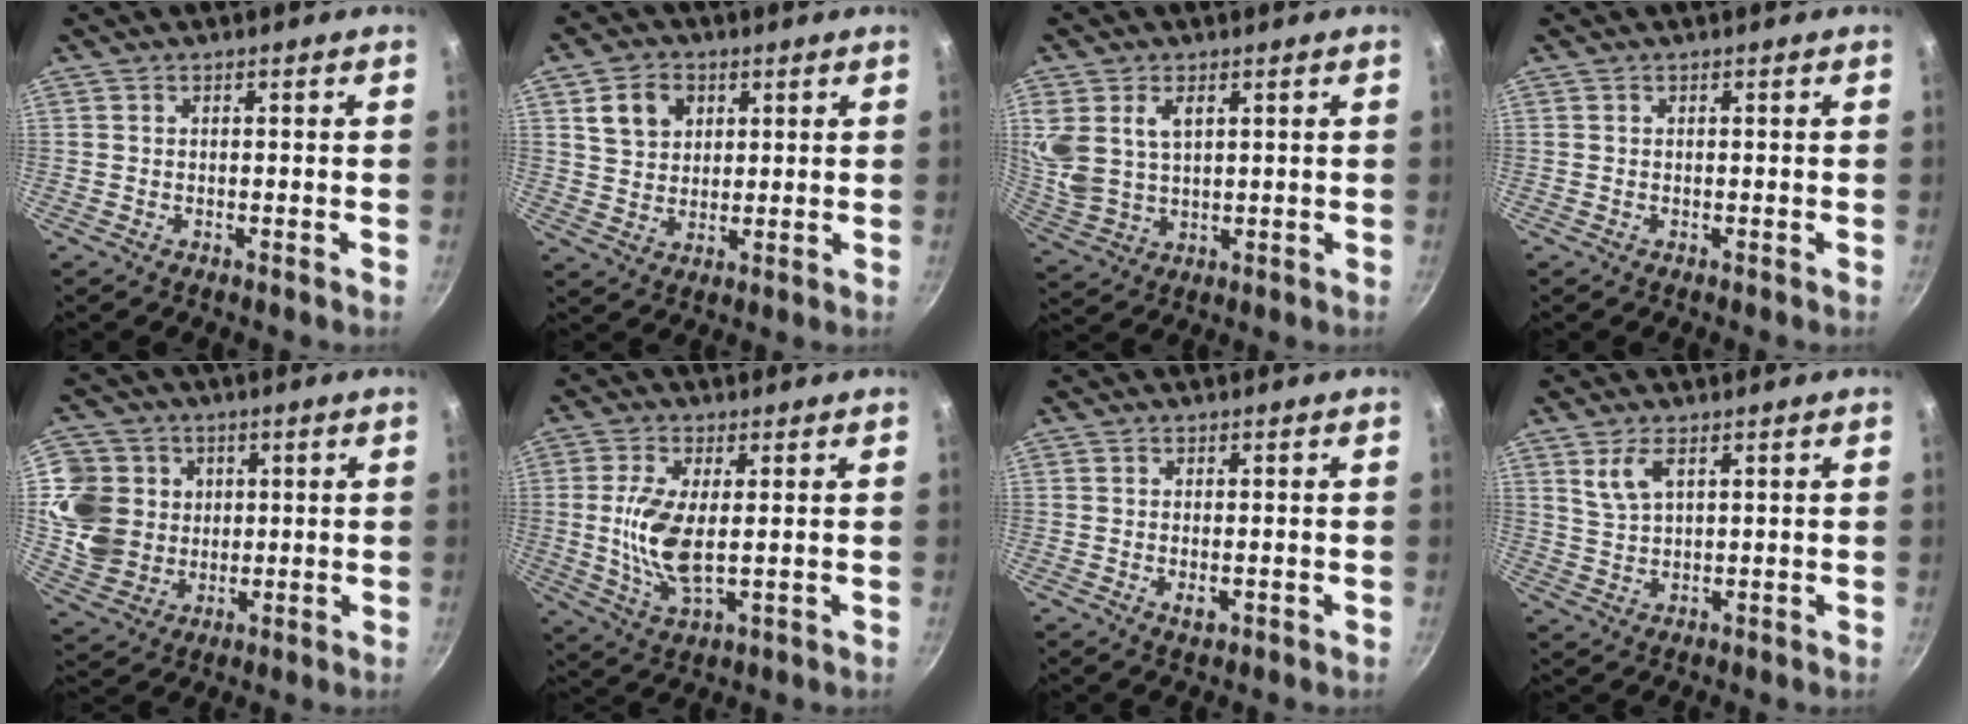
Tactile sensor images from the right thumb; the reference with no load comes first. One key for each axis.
{"total": 7.6, "fx": 3.0, "fy": 5.9, "fz": 3.7, "tx": -0.038, "ty": -0.009, "tz": 0.057}
{"total": 10.4, "fx": 3.1, "fy": 6.6, "fz": 7.4, "tx": -0.157, "ty": -0.002, "tz": 0.074}
{"total": 0.0}
{"total": 14.7, "fx": 1.5, "fy": 13.0, "fz": 6.8, "tx": -0.118, "ty": 0.005, "tz": 0.038}
{"total": 9.9, "fx": 0.3, "fy": 4.1, "fz": 9.0, "tx": -0.192, "ty": -0.018, "tz": 0.012}
{"total": 2.0, "fx": -0.5, "fy": 1.1, "fz": 1.7, "tx": -0.026, "ty": -0.001, "tz": -0.005}
{"total": 4.5, "fx": 2.3, "fy": 2.0, "fz": 3.3, "tx": -0.068, "ty": -0.008, "tz": 0.054}